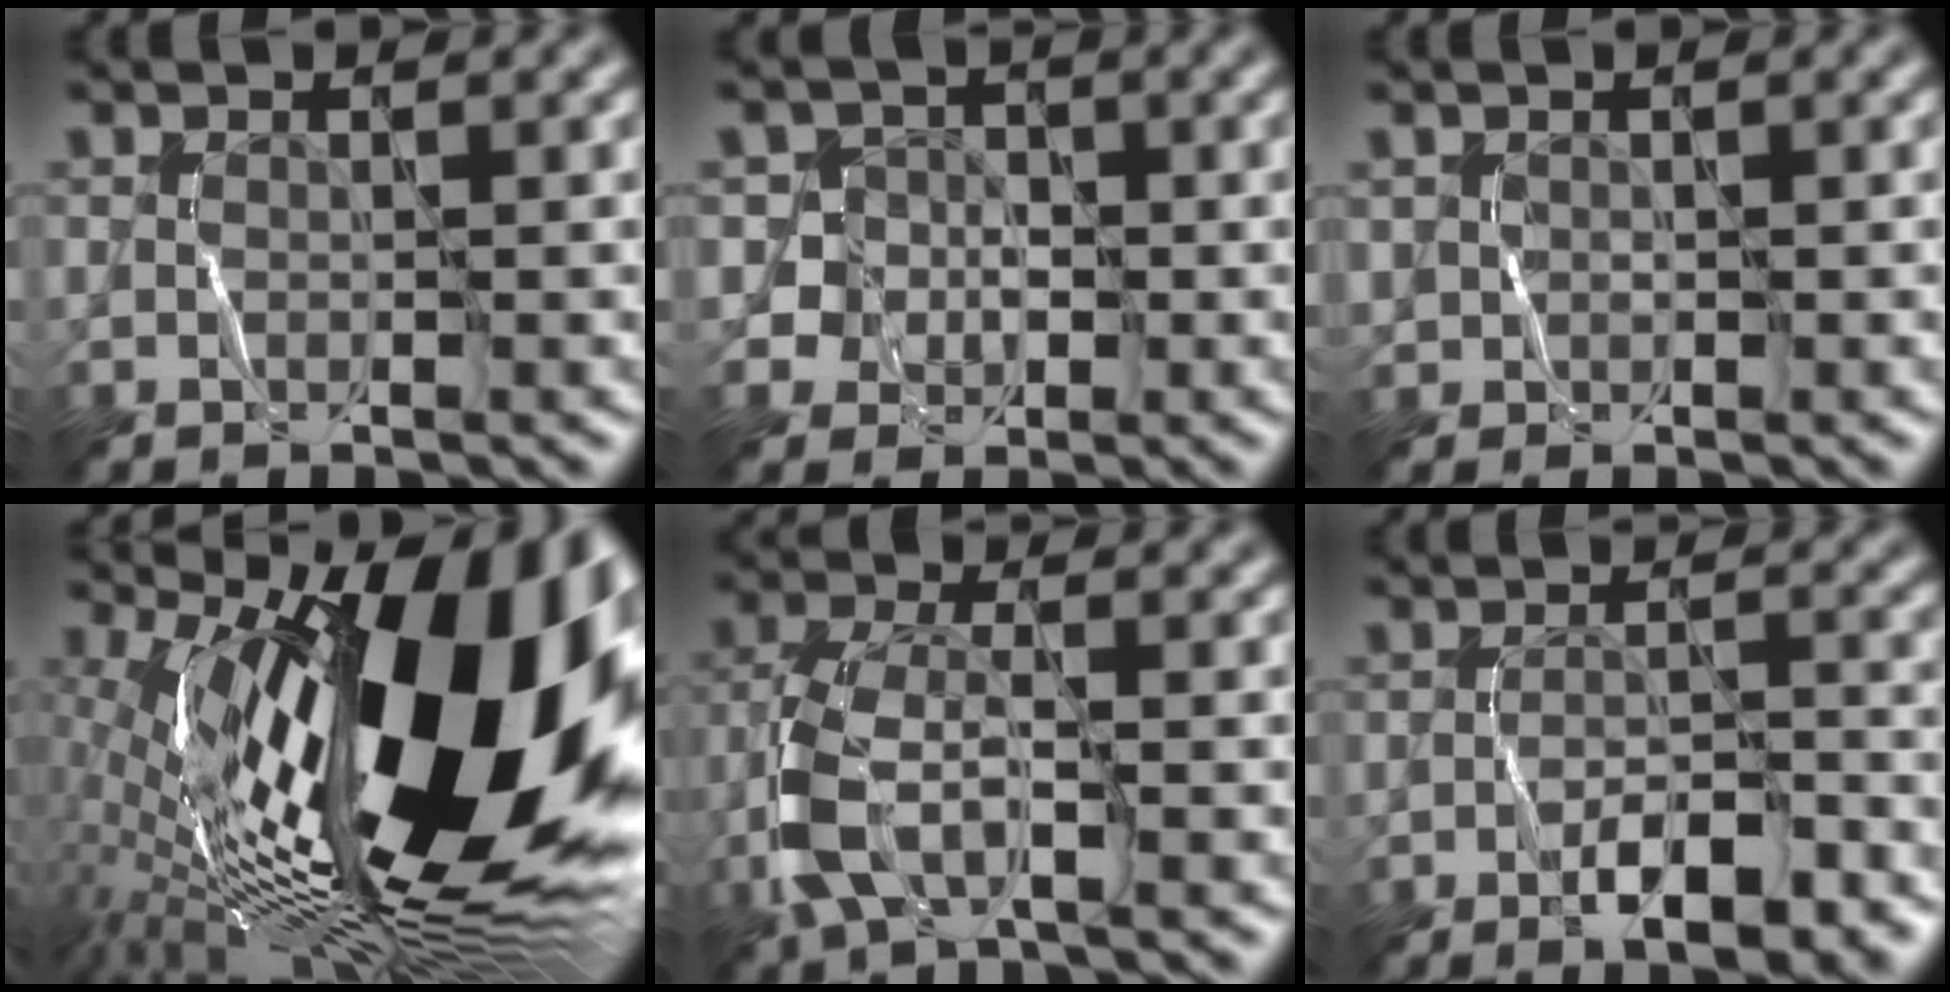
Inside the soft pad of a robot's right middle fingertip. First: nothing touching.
{"total": 3.0, "force": [-0.5, 2.9, -0.2], "torque": [0.024, 0.017, -0.026]}
{"total": 0.9, "force": [0.4, 0.4, -0.7], "torque": [0.017, 0.001, 0.009]}
{"total": 20.3, "force": [3.2, 8.9, 18.0], "torque": [-0.287, 0.012, 0.048]}
{"total": 4.9, "force": [-2.1, 2.2, 3.9], "torque": [-0.097, 0.003, -0.047]}
{"total": 4.0, "force": [-2.7, 1.1, 2.8], "torque": [-0.040, 0.010, -0.040]}